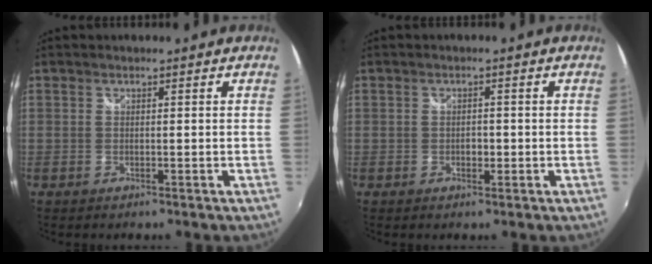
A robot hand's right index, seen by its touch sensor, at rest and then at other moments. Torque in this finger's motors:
{"motor_torque": [0.12, -0.08, 0.10, 0.02]}